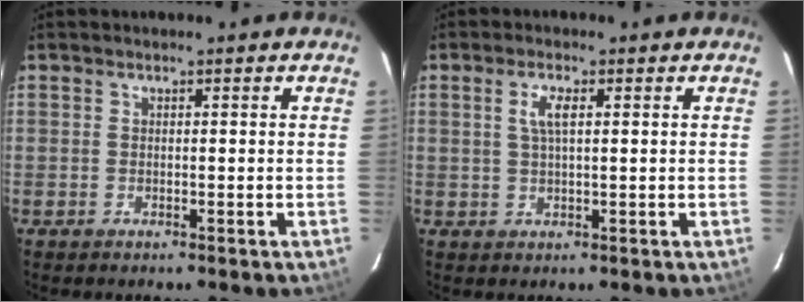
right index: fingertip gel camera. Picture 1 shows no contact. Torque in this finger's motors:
{"motor_torque": [0.08, 0.04, 0.14, 0.04]}